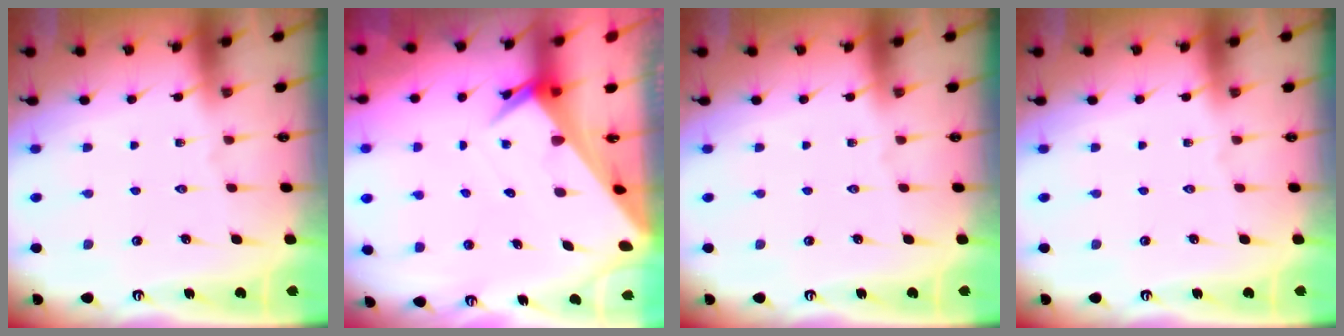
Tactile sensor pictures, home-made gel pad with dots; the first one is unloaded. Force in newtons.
{"total": 4.9, "press": 4.9, "slide": 0.4}
{"total": 0.0}
{"total": 0.0}